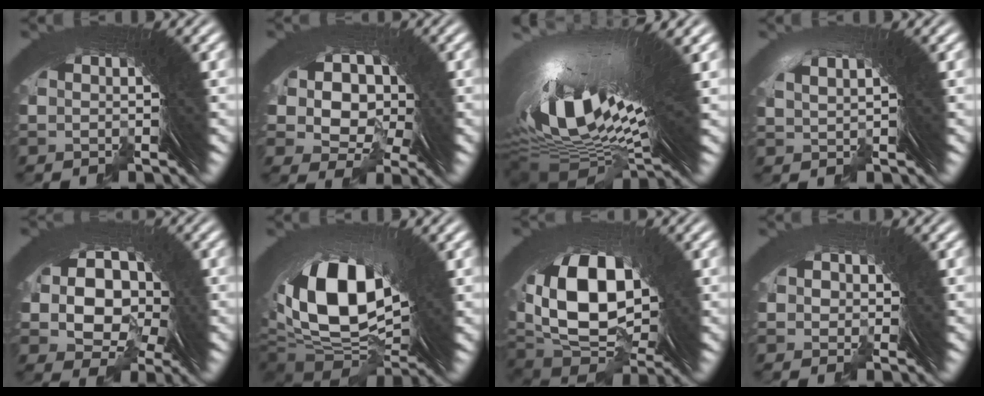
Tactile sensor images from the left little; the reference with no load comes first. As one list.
[{"total": 7.7, "force": [-0.6, 6.3, 4.4], "torque": [-0.118, -0.053, 0.013]}, {"total": 14.2, "force": [1.1, 6.5, 12.6], "torque": [-0.226, -0.017, 0.032]}, {"total": 1.1, "force": [0.3, -1.1, -0.2], "torque": [0.002, -0.002, 0.020]}, {"total": 9.1, "force": [-0.6, 7.4, 5.3], "torque": [-0.126, -0.050, 0.004]}, {"total": 11.4, "force": [-1.5, 7.4, 8.5], "torque": [-0.191, -0.063, 0.011]}, {"total": 10.9, "force": [-1.3, 8.0, 7.3], "torque": [-0.174, -0.064, 0.014]}, {"total": 1.6, "force": [-0.7, 1.1, -0.9], "torque": [0.008, 0.004, -0.013]}]